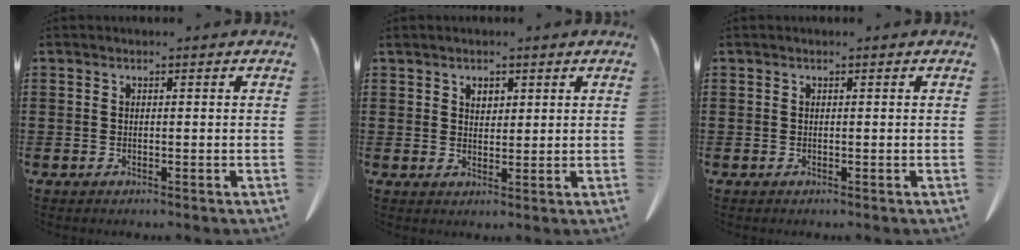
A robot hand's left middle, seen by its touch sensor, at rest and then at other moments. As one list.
[{"total": 2.0, "force": [1.5, 1.1, 0.8], "torque": [-0.011, 0.000, 0.026]}, {"total": 0.0}]